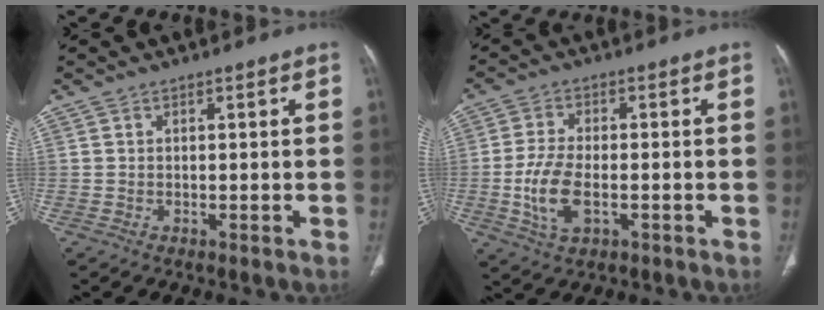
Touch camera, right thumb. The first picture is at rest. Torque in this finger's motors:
{"motor_torque": [0.05, 0.14, 0.66, 0.45, 0.25]}